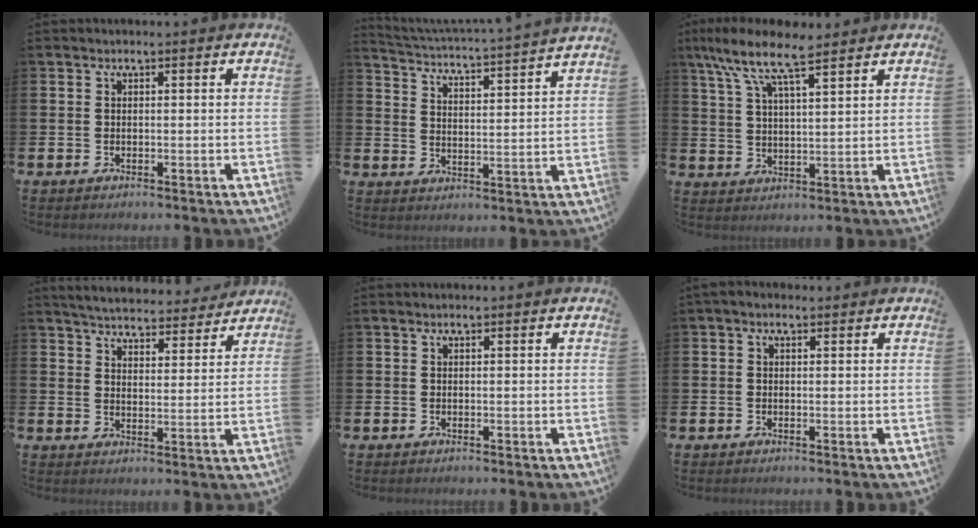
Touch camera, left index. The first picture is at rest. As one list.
[{"total": 3.8, "force": [3.7, -0.6, 0.5], "torque": [-0.029, -0.042, 0.058]}, {"total": 9.1, "force": [7.3, 2.0, 5.0], "torque": [-0.111, -0.026, 0.128]}, {"total": 5.4, "force": [5.3, 0.7, 0.5], "torque": [-0.027, -0.039, 0.091]}, {"total": 0.0}, {"total": 1.0, "force": [0.4, 0.7, 0.6], "torque": [-0.004, 0.005, 0.005]}]